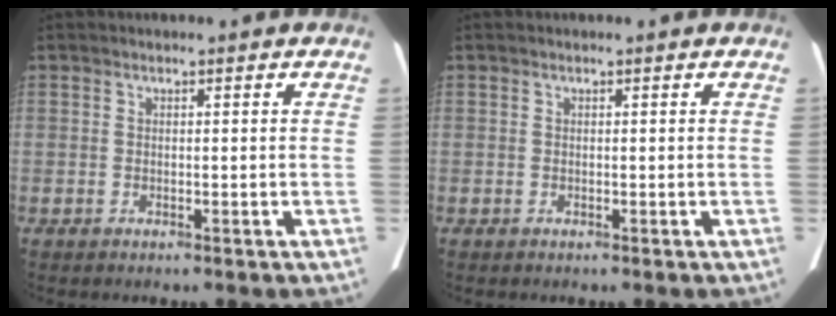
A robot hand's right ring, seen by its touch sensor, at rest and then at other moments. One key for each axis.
{"total": 0.0}